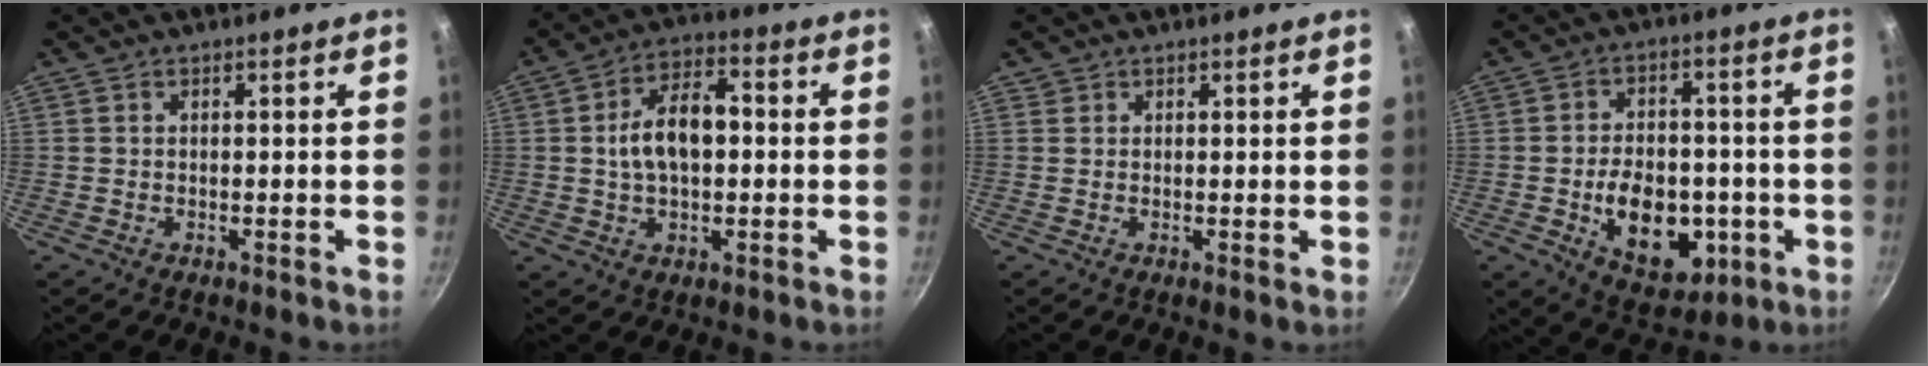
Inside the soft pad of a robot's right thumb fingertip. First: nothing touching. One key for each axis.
{"total": 11.2, "fx": 0.4, "fy": 6.5, "fz": 9.1, "tx": -0.135, "ty": 0.027, "tz": 0.001}
{"total": 0.8, "fx": 0.5, "fy": 0.6, "fz": 0.0, "tx": 0.002, "ty": -0.006, "tz": 0.003}
{"total": 15.2, "fx": -3.3, "fy": 10.2, "fz": 10.8, "tx": -0.119, "ty": 0.010, "tz": -0.035}